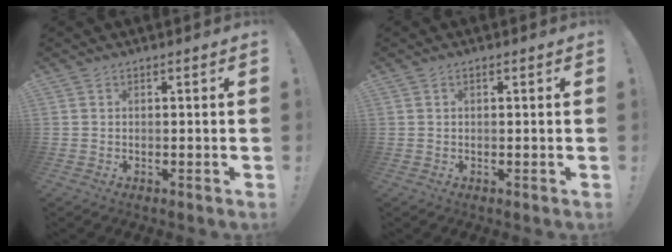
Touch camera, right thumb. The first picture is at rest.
{"total": 0.6, "force": [0.2, 0.3, 0.4], "torque": [-0.009, 0.002, 0.003]}